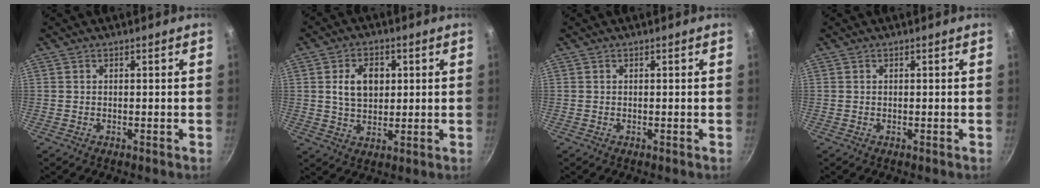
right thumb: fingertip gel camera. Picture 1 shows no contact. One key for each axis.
{"total": 8.0, "fx": 1.7, "fy": 5.4, "fz": 5.6, "tx": -0.075, "ty": -0.005, "tz": 0.032}
{"total": 0.0}
{"total": 0.0}